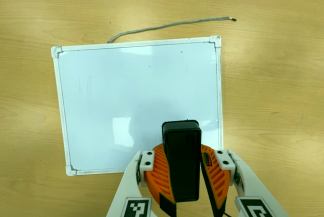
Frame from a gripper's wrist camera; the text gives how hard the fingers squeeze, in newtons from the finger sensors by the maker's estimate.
{"total": 13.4, "left": 12.5, "right": 14.2}